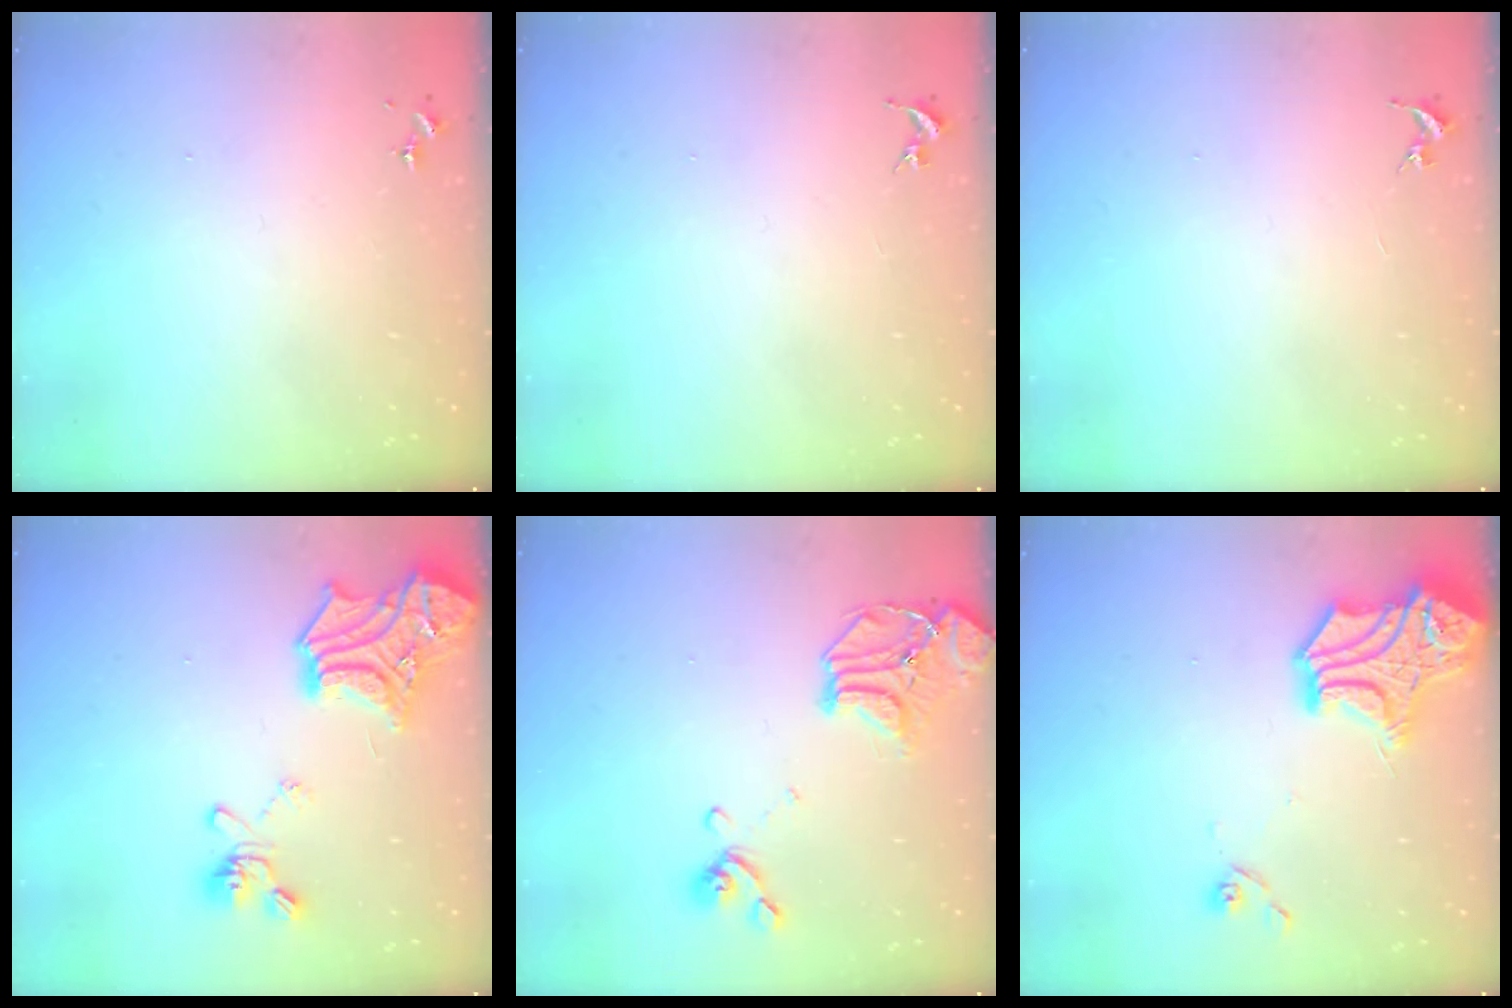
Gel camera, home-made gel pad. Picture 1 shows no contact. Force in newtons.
{"total": 0.0}
{"total": 0.0}
{"total": 21.4, "press": 21.3, "slide": 1.8}
{"total": 16.9, "press": 16.8, "slide": 2.2}
{"total": 16.7, "press": 16.6, "slide": 2.0}